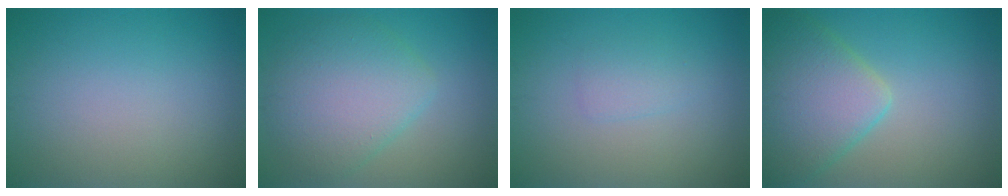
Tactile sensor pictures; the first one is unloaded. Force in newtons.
{"total": 6.1, "press": 6.1, "slide": 0.2}
{"total": 1.4, "press": 1.4, "slide": 0.1}
{"total": 6.7, "press": 6.7, "slide": 0.3}